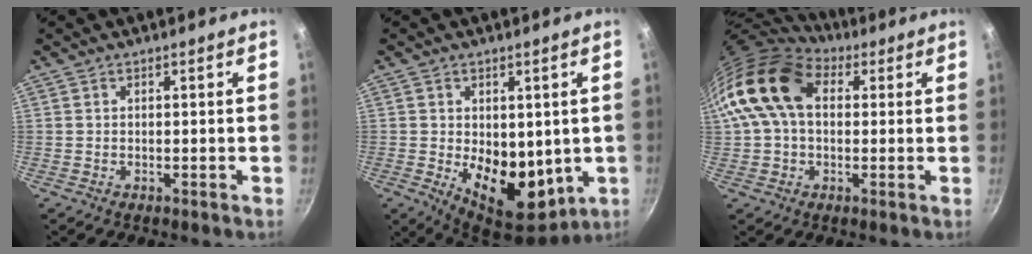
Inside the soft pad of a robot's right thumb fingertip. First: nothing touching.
{"total": 13.4, "force": [-0.7, 8.8, 10.1], "torque": [-0.122, -0.038, 0.008]}
{"total": 15.4, "force": [3.2, 10.6, 10.7], "torque": [-0.186, 0.021, 0.040]}